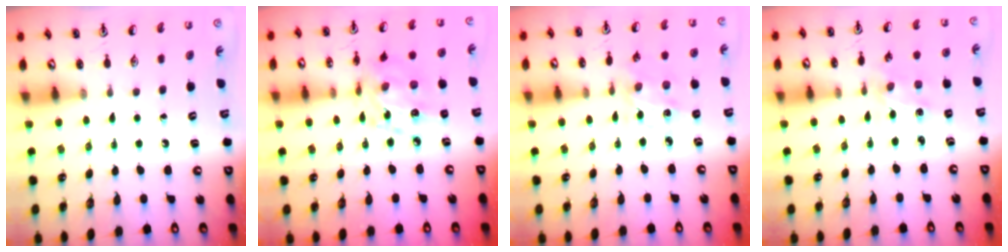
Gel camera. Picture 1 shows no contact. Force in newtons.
{"total": 11.9, "press": 11.8, "slide": 0.7}
{"total": 2.7, "press": 2.6, "slide": 0.8}
{"total": 1.2, "press": 1.2, "slide": 0.3}